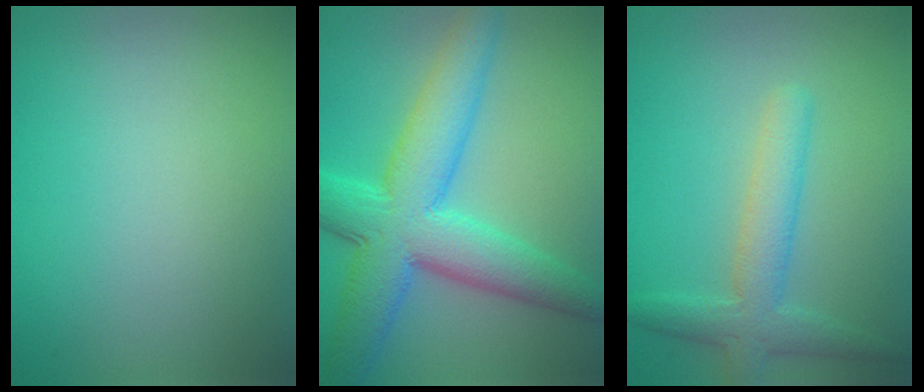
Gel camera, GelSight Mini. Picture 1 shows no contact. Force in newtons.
{"total": 9.3, "press": 9.3, "slide": 0.4}
{"total": 3.9, "press": 3.9, "slide": 0.1}